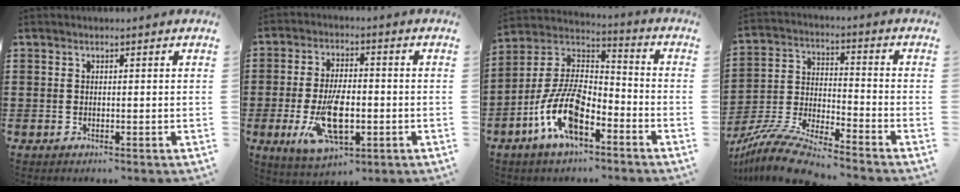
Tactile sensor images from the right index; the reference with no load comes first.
{"total": 10.4, "force": [-2.7, 4.7, 8.9], "torque": [-0.184, -0.014, -0.047]}
{"total": 12.0, "force": [-6.1, 5.3, 8.9], "torque": [-0.215, -0.004, -0.122]}
{"total": 10.4, "force": [-9.6, 0.5, 4.0], "torque": [-0.094, 0.007, -0.193]}